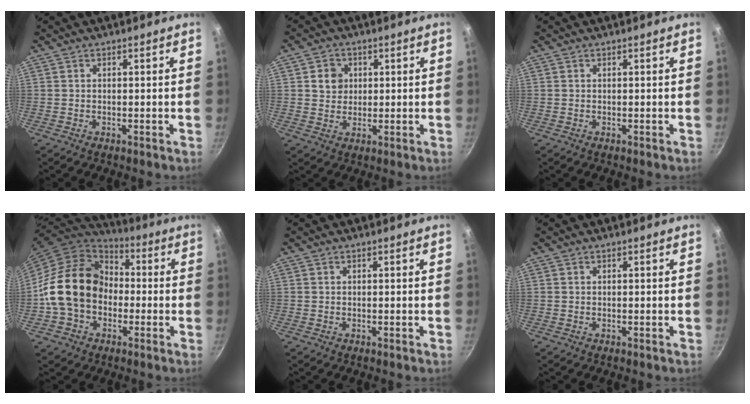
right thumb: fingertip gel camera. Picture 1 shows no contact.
{"total": 4.7, "force": [1.2, 4.2, 1.6], "torque": [-0.002, 0.001, 0.018]}
{"total": 0.0}
{"total": 18.0, "force": [-1.5, 14.3, 10.9], "torque": [-0.164, 0.046, -0.036]}
{"total": 0.0}
{"total": 0.0}